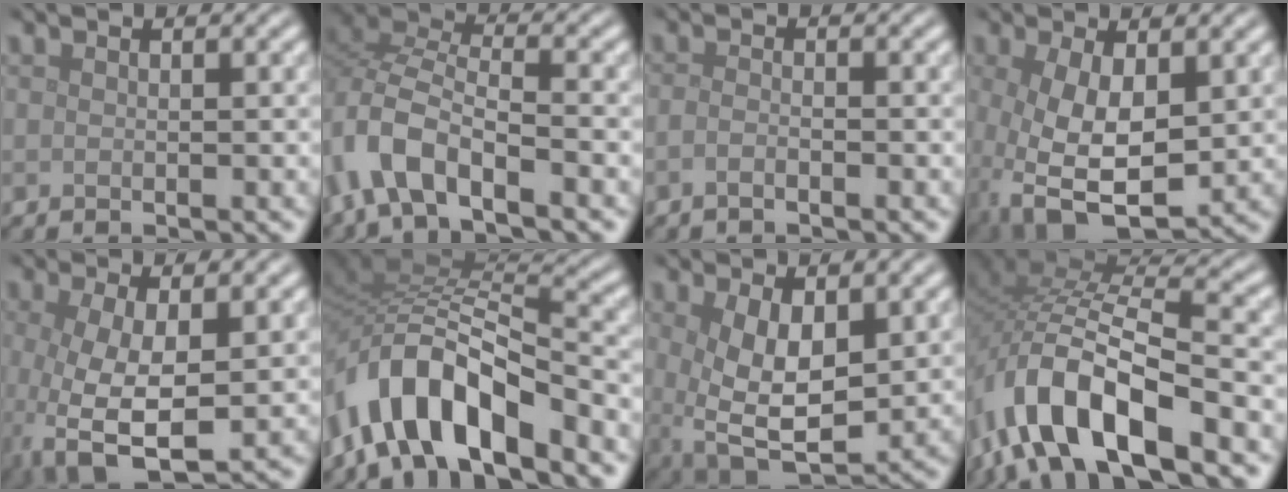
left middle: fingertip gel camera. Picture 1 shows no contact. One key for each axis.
{"total": 7.4, "fx": -4.4, "fy": 3.2, "fz": 5.0, "tx": -0.101, "ty": 0.006, "tz": -0.096}
{"total": 1.1, "fx": -0.8, "fy": 0.3, "fz": 0.7, "tx": -0.017, "ty": 0.000, "tz": -0.018}
{"total": 8.0, "fx": -1.0, "fy": 4.4, "fz": 6.6, "tx": -0.154, "ty": -0.026, "tz": -0.005}
{"total": 7.4, "fx": -1.2, "fy": 3.4, "fz": 6.5, "tx": -0.153, "ty": -0.022, "tz": -0.012}
{"total": 10.3, "fx": -5.7, "fy": 4.3, "fz": 7.4, "tx": -0.123, "ty": 0.015, "tz": -0.114}
{"total": 7.2, "fx": 0.8, "fy": 3.7, "fz": 6.1, "tx": -0.130, "ty": -0.017, "tz": 0.022}
{"total": 12.6, "fx": -6.1, "fy": 5.5, "fz": 9.6, "tx": -0.186, "ty": -0.003, "tz": -0.115}